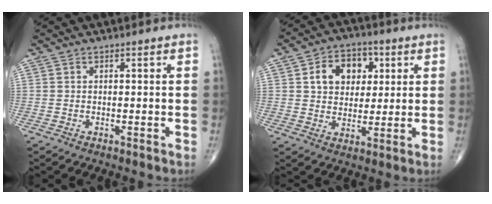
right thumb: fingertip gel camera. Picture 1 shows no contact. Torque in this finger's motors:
{"motor_torque": [0.00, 0.00, 0.36, 0.24, 0.15]}